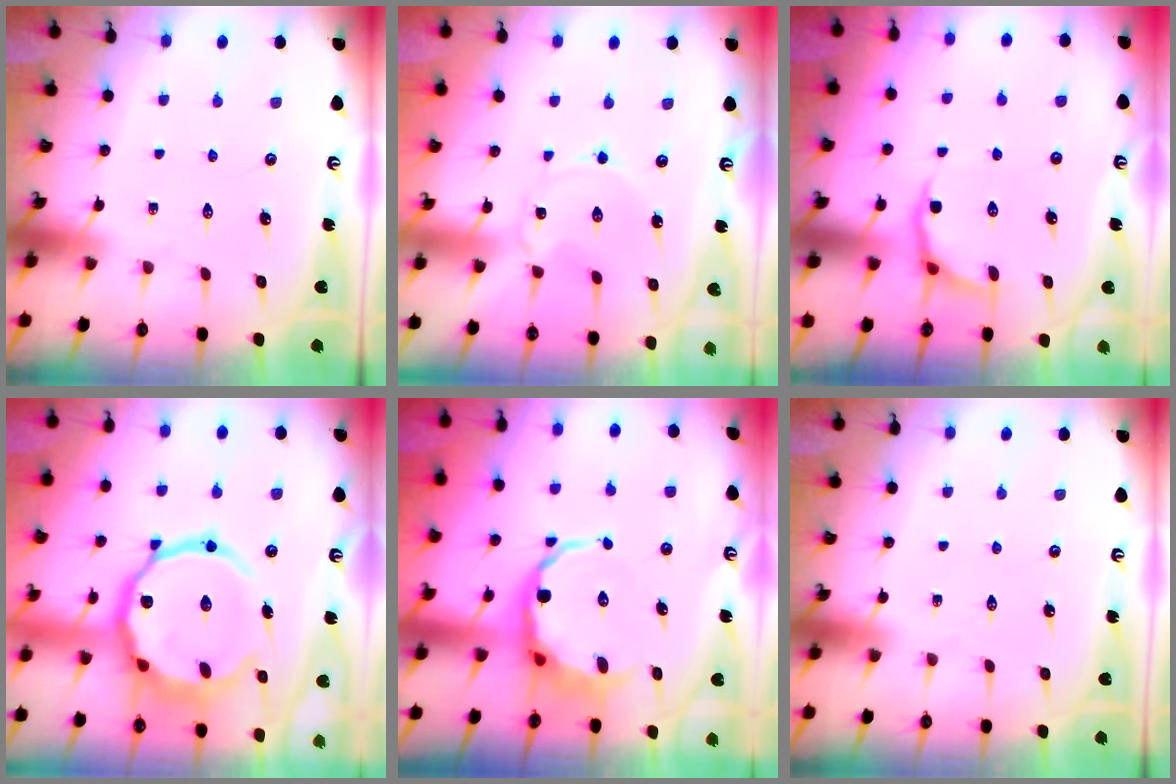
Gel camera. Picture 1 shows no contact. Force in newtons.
{"total": 0.9, "press": 0.9, "slide": 0.1}
{"total": 4.6, "press": 4.0, "slide": 2.2}
{"total": 18.9, "press": 18.9, "slide": 1.7}
{"total": 8.9, "press": 8.5, "slide": 2.6}
{"total": 0.0}